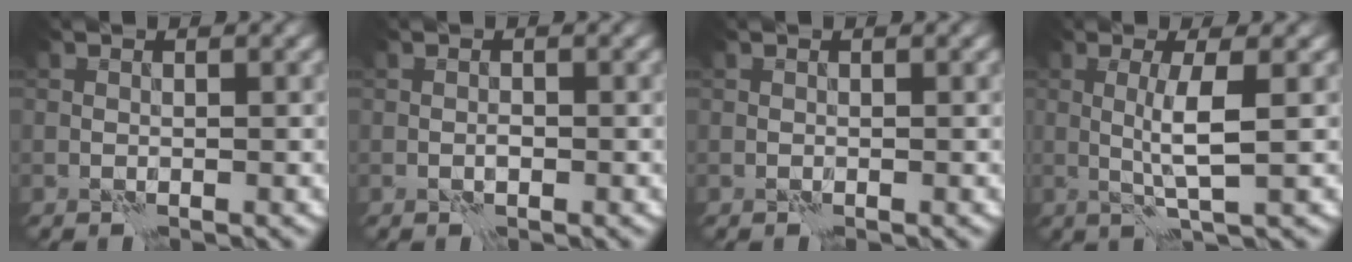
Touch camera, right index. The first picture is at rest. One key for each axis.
{"total": 0.5, "fx": -0.2, "fy": 0.3, "fz": 0.4, "tx": -0.007, "ty": 0.002, "tz": -0.004}
{"total": 0.0}
{"total": 3.4, "fx": 0.3, "fy": 0.4, "fz": 3.4, "tx": -0.066, "ty": 0.003, "tz": 0.007}